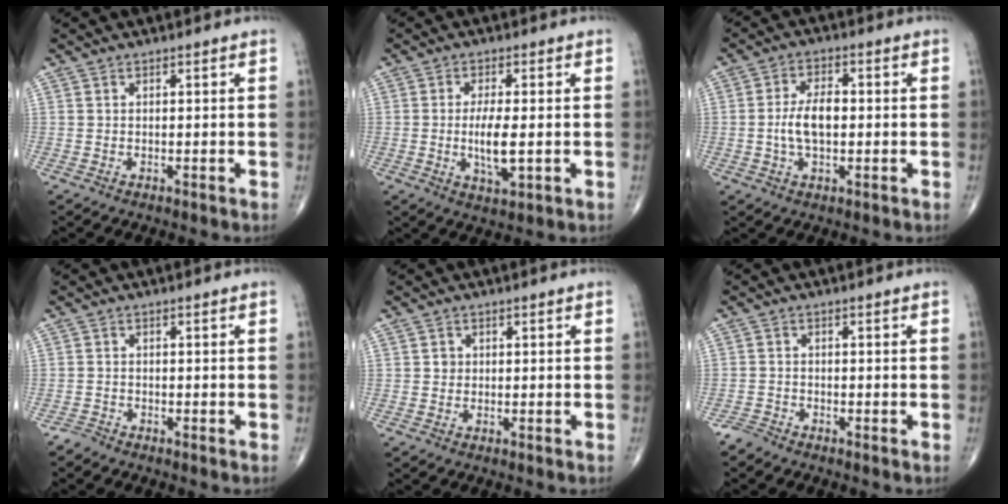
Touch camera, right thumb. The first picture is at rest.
{"total": 6.6, "force": [-0.7, 2.1, 6.2], "torque": [-0.120, -0.014, -0.013]}
{"total": 6.9, "force": [-0.5, 3.6, 5.9], "torque": [-0.116, 0.012, -0.012]}
{"total": 1.2, "force": [-1.2, 0.3, -0.2], "torque": [0.002, -0.005, -0.028]}
{"total": 1.2, "force": [0.1, 1.1, 0.3], "torque": [0.001, 0.003, 0.000]}
{"total": 1.8, "force": [-1.7, 0.4, 0.0], "torque": [-0.002, -0.005, -0.040]}